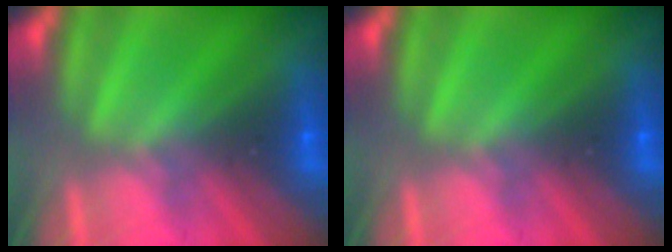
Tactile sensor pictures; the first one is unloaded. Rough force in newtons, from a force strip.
{"total": 0.0}